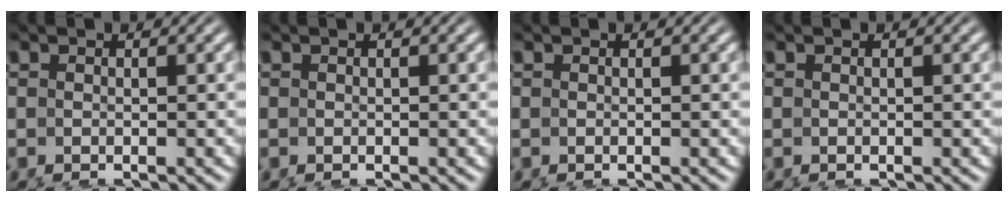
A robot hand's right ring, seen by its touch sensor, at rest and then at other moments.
{"total": 0.0}
{"total": 0.0}
{"total": 0.0}